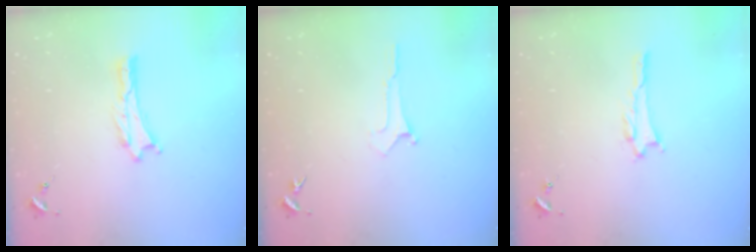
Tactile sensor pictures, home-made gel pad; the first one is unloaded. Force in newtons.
{"total": 0.0}
{"total": 0.6, "press": 0.6, "slide": 0.1}